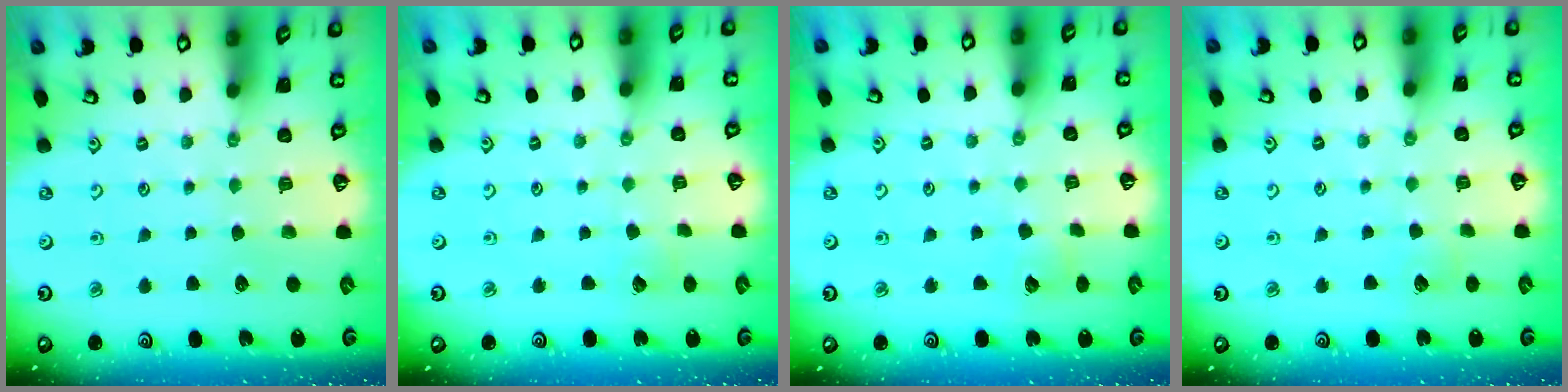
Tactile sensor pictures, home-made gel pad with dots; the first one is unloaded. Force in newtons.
{"total": 2.9, "press": 2.9, "slide": 0.3}
{"total": 3.7, "press": 3.7, "slide": 0.3}
{"total": 4.9, "press": 4.8, "slide": 0.5}